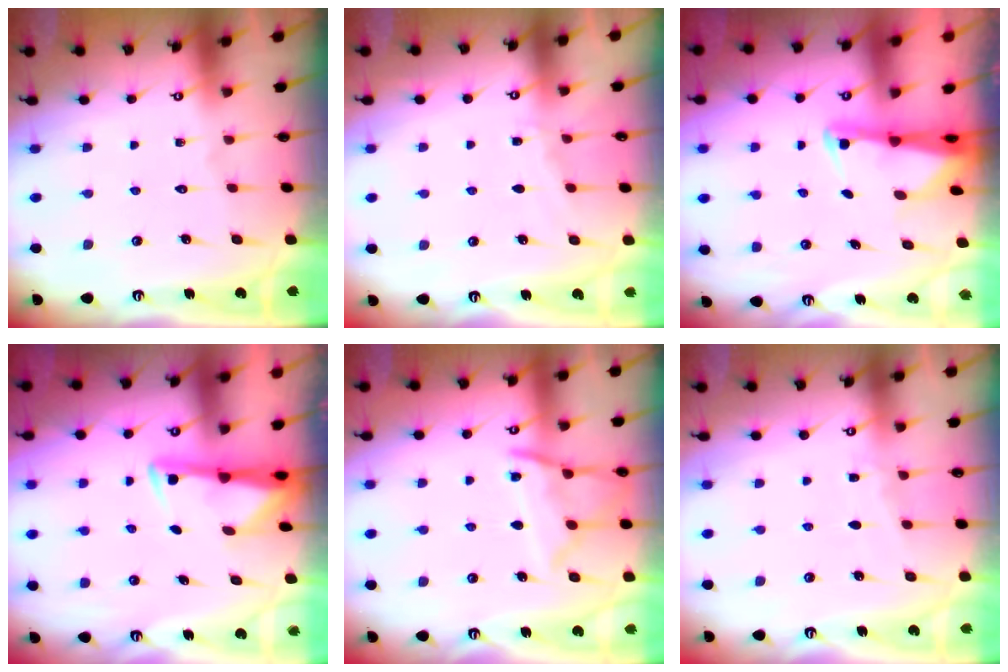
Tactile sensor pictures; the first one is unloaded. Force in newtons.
{"total": 2.9, "press": 2.9, "slide": 0.3}
{"total": 2.5, "press": 2.4, "slide": 0.5}
{"total": 2.8, "press": 2.7, "slide": 0.5}
{"total": 12.2, "press": 12.1, "slide": 1.1}
{"total": 3.3, "press": 3.2, "slide": 0.4}